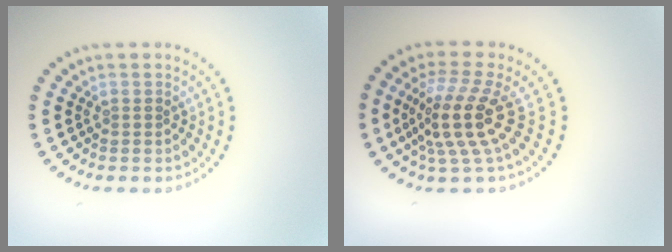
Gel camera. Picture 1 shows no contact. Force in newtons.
{"total": 4.8, "press": 3.5, "slide": 3.2}